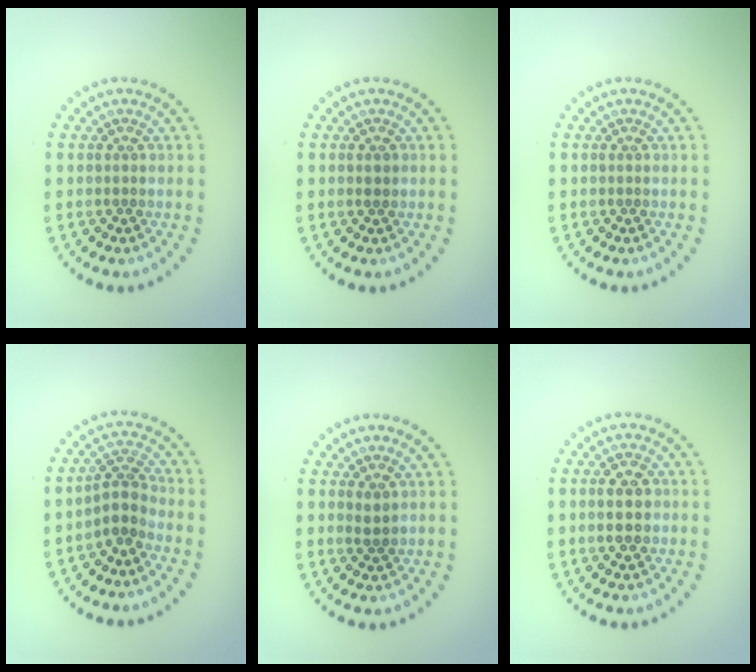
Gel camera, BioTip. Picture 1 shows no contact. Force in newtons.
{"total": 0.8, "press": 0.8, "slide": 0.1}
{"total": 0.0}
{"total": 2.5, "press": 1.9, "slide": 1.7}
{"total": 1.2, "press": 1.1, "slide": 0.3}
{"total": 2.4, "press": 2.4, "slide": 0.1}